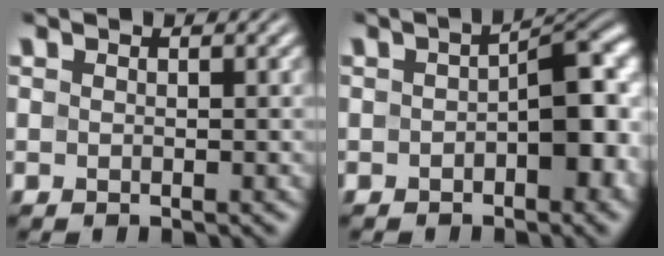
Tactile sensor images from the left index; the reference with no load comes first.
{"total": 7.2, "force": [-0.8, 3.6, 6.2], "torque": [-0.068, 0.009, -0.014]}